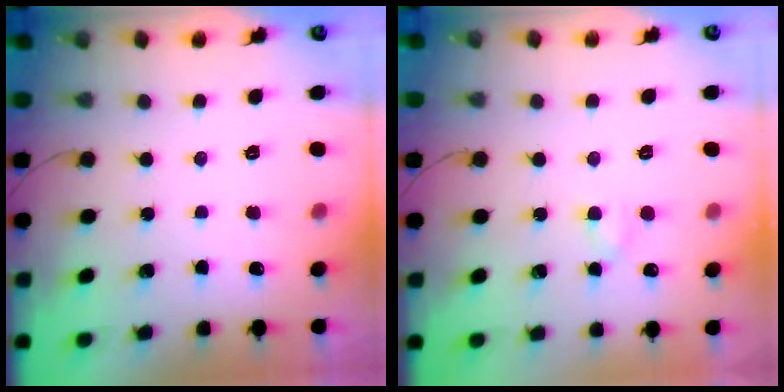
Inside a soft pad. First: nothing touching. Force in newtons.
{"total": 3.2, "press": 3.0, "slide": 1.1}